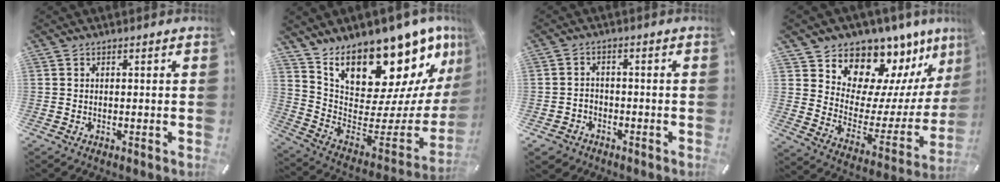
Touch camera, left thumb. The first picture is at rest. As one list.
[{"total": 19.2, "force": [15.6, 8.6, 7.0], "torque": [-0.089, -0.142, 0.269]}, {"total": 3.9, "force": [-2.4, 3.0, 0.6], "torque": [-0.021, 0.011, -0.051]}, {"total": 12.3, "force": [11.0, 5.7, 0.2], "torque": [-0.013, -0.140, 0.192]}]